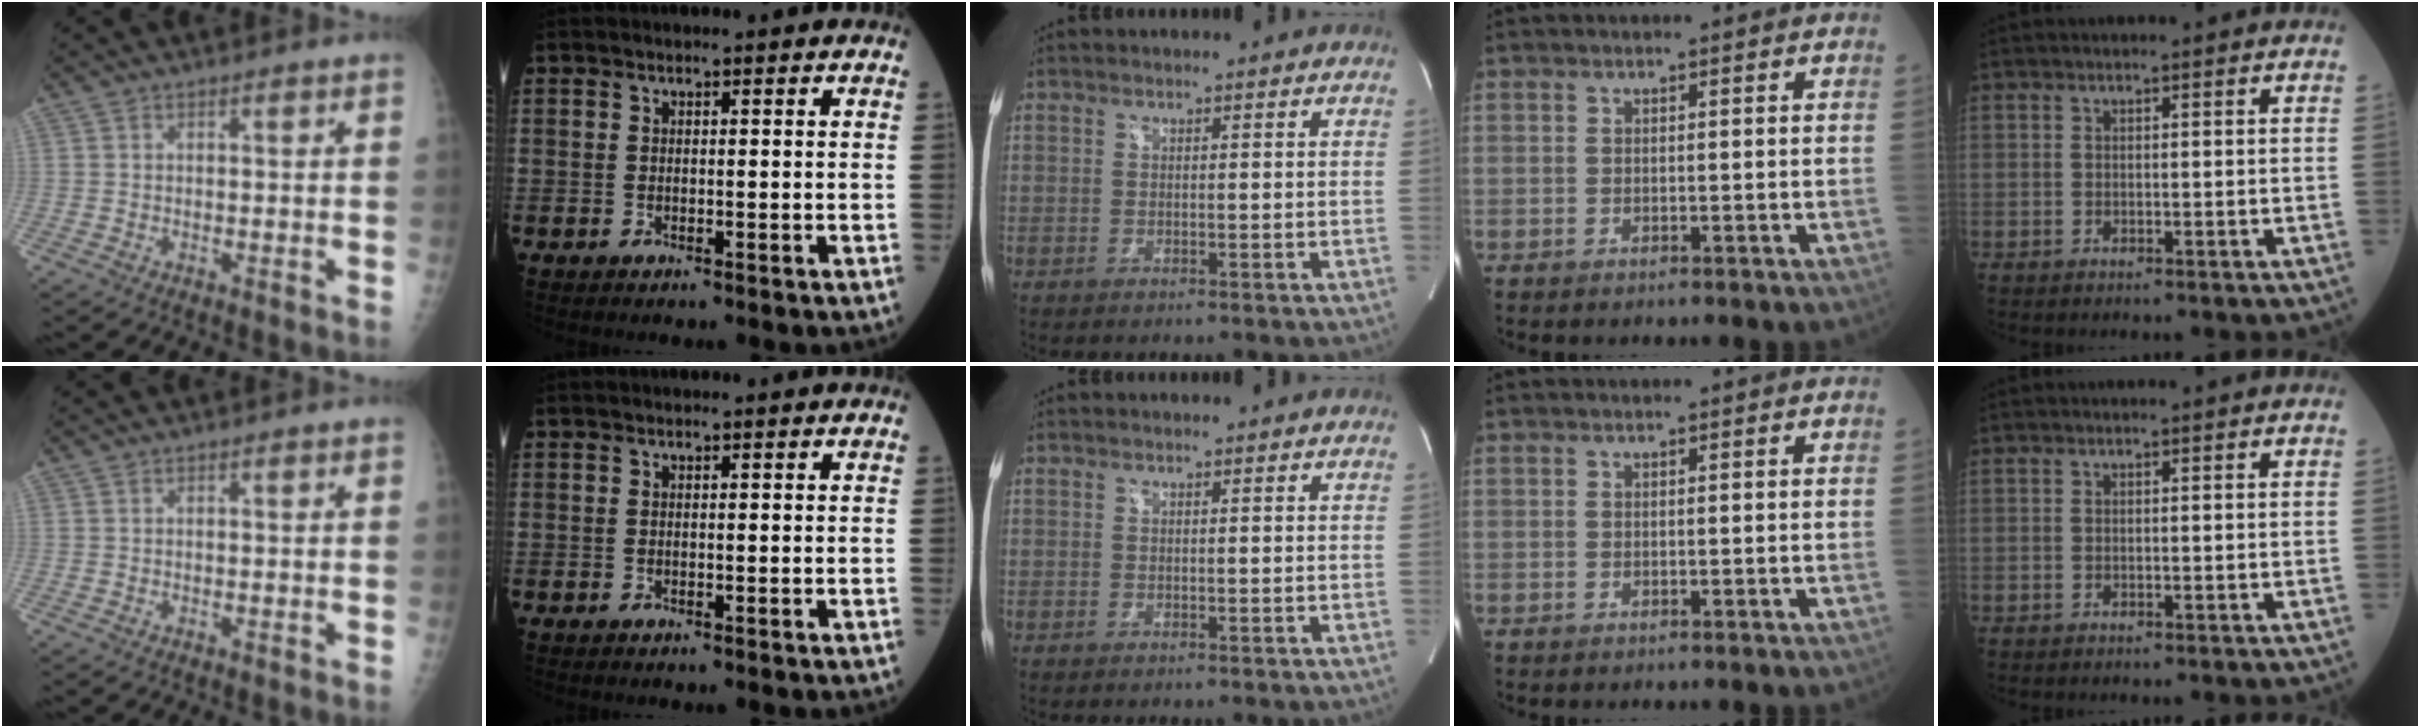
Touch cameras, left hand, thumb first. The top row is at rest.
{}